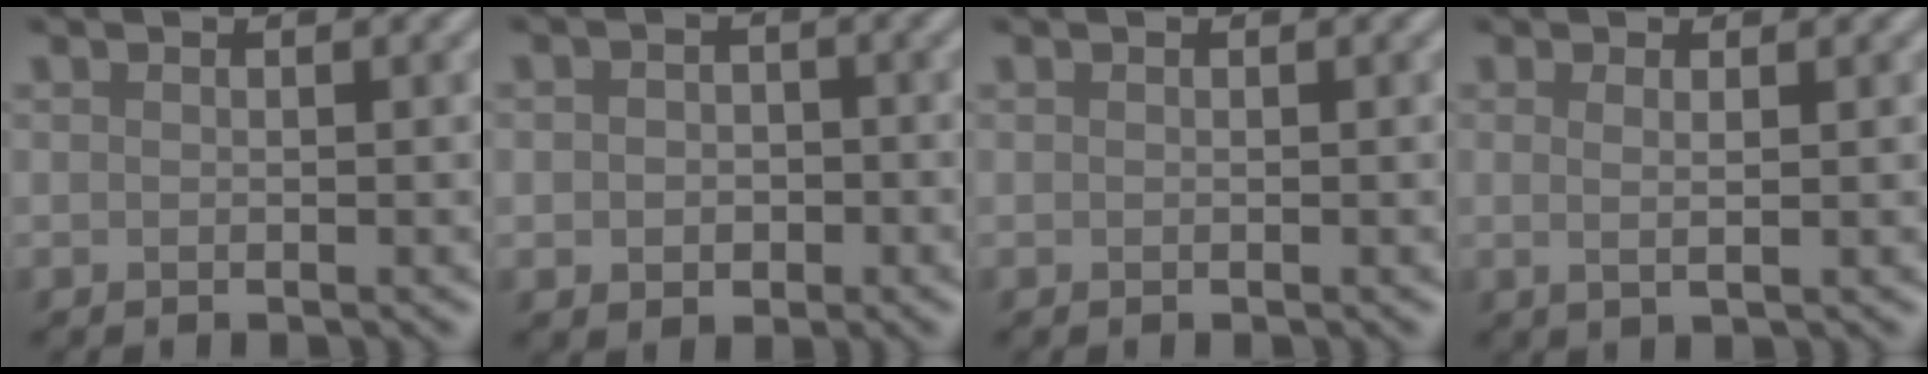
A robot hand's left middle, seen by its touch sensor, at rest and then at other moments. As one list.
[{"total": 2.6, "force": [-0.4, 2.1, 1.4], "torque": [-0.008, -0.005, -0.012]}, {"total": 0.0}, {"total": 1.5, "force": [0.4, 0.4, 1.4], "torque": [-0.023, -0.001, 0.001]}]